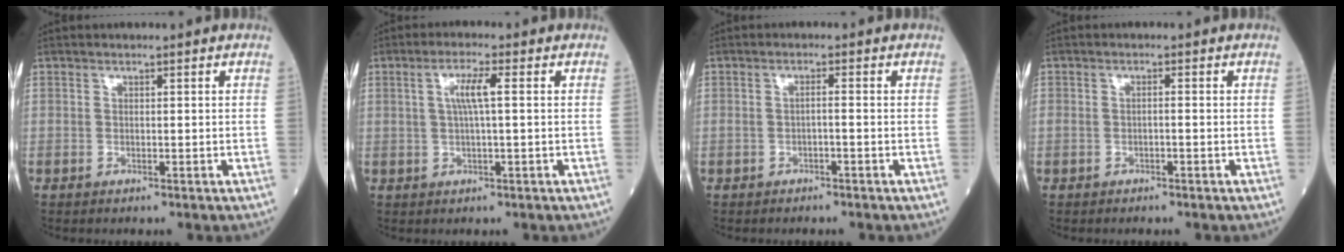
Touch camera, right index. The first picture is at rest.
{"total": 4.0, "force": [0.7, 0.1, 3.9], "torque": [-0.076, 0.006, 0.013]}
{"total": 1.4, "force": [-0.5, 0.1, 1.3], "torque": [-0.024, 0.005, -0.009]}
{"total": 1.1, "force": [-0.4, 0.3, 1.0], "torque": [-0.020, 0.009, -0.006]}